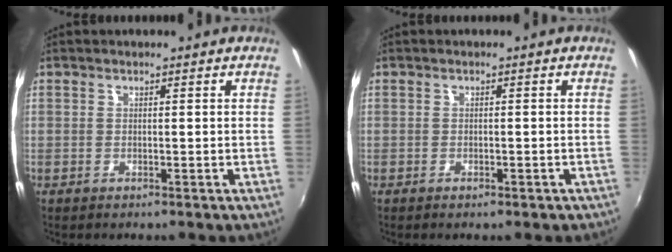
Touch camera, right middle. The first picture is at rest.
{"total": 2.1, "force": [-1.4, 1.0, 1.2], "torque": [-0.020, -0.005, -0.016]}